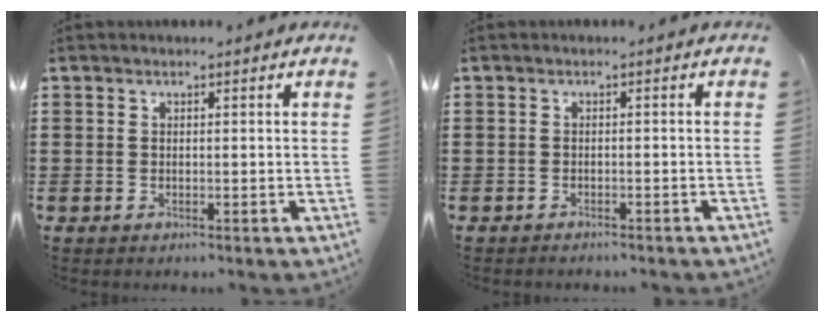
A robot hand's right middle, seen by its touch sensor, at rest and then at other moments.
{"total": 0.7, "force": [-0.7, 0.0, 0.0], "torque": [-0.003, -0.002, -0.015]}